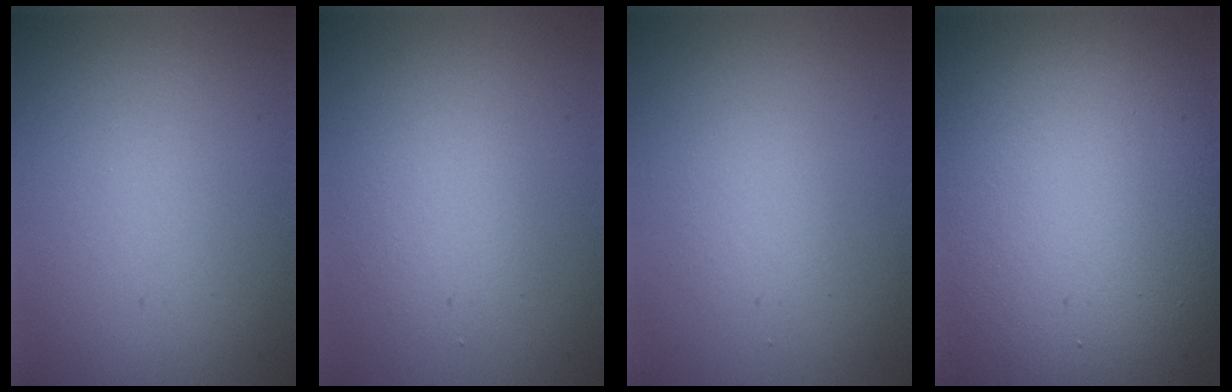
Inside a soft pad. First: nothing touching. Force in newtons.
{"total": 2.0, "press": 2.0, "slide": 0.1}
{"total": 1.3, "press": 1.3, "slide": 0.1}
{"total": 17.2, "press": 17.2, "slide": 1.2}